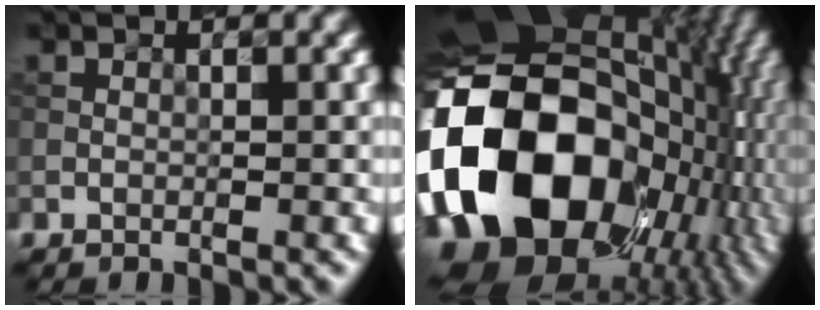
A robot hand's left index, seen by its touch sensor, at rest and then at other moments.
{"total": 22.1, "force": [-3.7, 16.2, 14.7], "torque": [-0.323, -0.032, -0.037]}